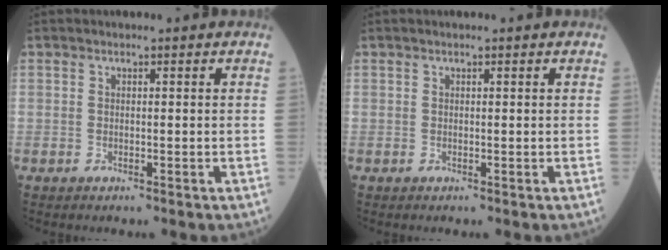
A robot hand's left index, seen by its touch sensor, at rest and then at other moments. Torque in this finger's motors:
{"motor_torque": [0.05, -0.15, -0.04, 0.00]}